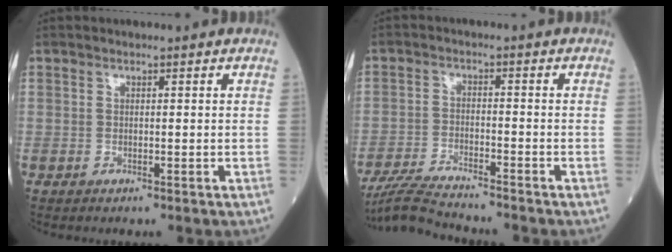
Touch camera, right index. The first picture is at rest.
{"total": 7.8, "force": [-7.4, -0.3, 2.5], "torque": [-0.045, -0.022, -0.133]}